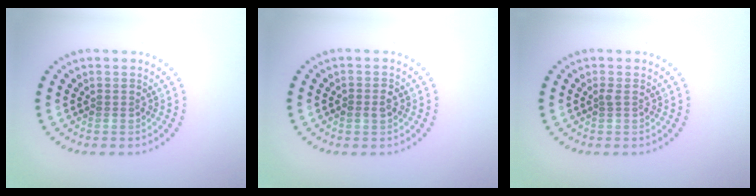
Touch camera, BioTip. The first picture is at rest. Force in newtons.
{"total": 1.4, "press": 1.4, "slide": 0.3}
{"total": 0.5, "press": 0.3, "slide": 0.4}